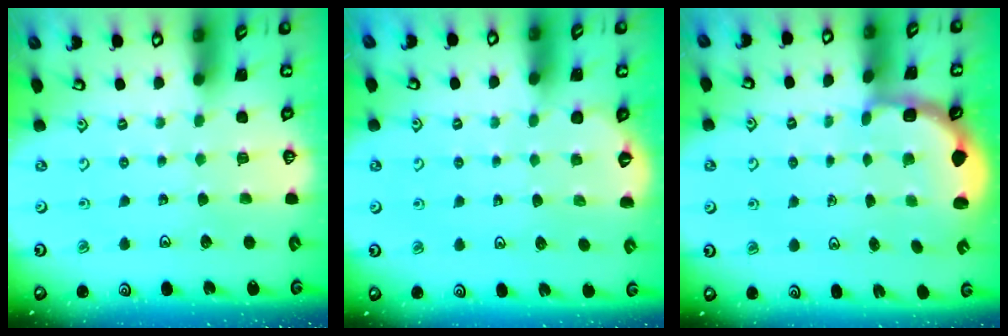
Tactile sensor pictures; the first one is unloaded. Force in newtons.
{"total": 1.9, "press": 0.5, "slide": 1.9}
{"total": 2.9, "press": 2.0, "slide": 2.1}